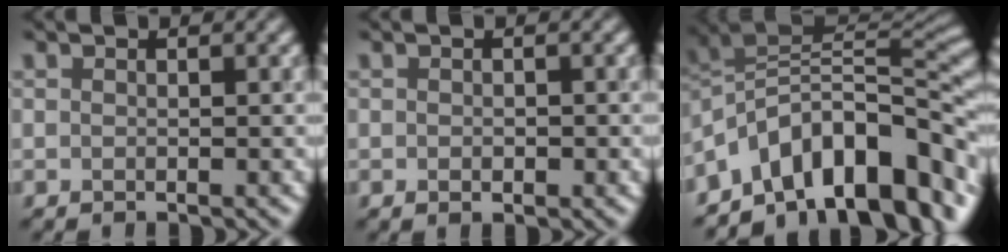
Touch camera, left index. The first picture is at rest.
{"total": 0.6, "force": [-0.4, 0.1, 0.4], "torque": [-0.004, 0.005, 0.009]}
{"total": 13.2, "force": [-6.3, 6.9, 9.3], "torque": [-0.147, 0.030, -0.098]}